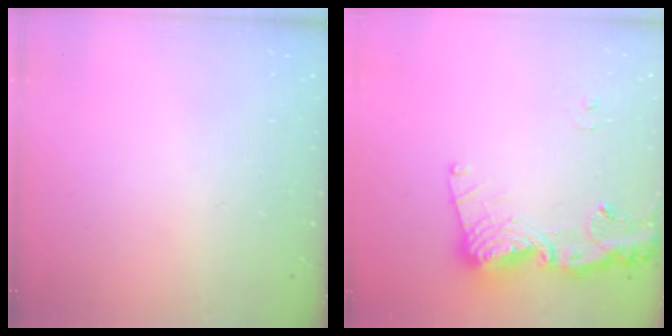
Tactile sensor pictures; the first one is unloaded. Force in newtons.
{"total": 16.6, "press": 16.5, "slide": 1.9}